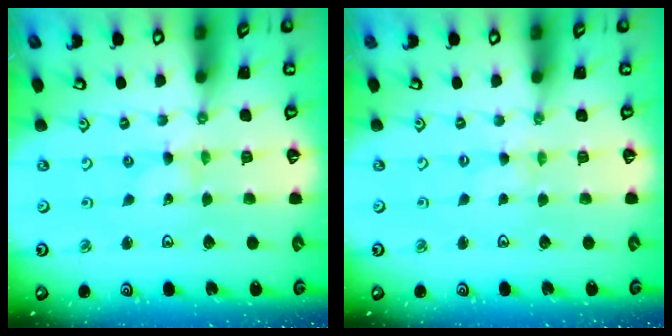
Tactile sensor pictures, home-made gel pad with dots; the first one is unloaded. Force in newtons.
{"total": 1.2, "press": 1.2, "slide": 0.3}